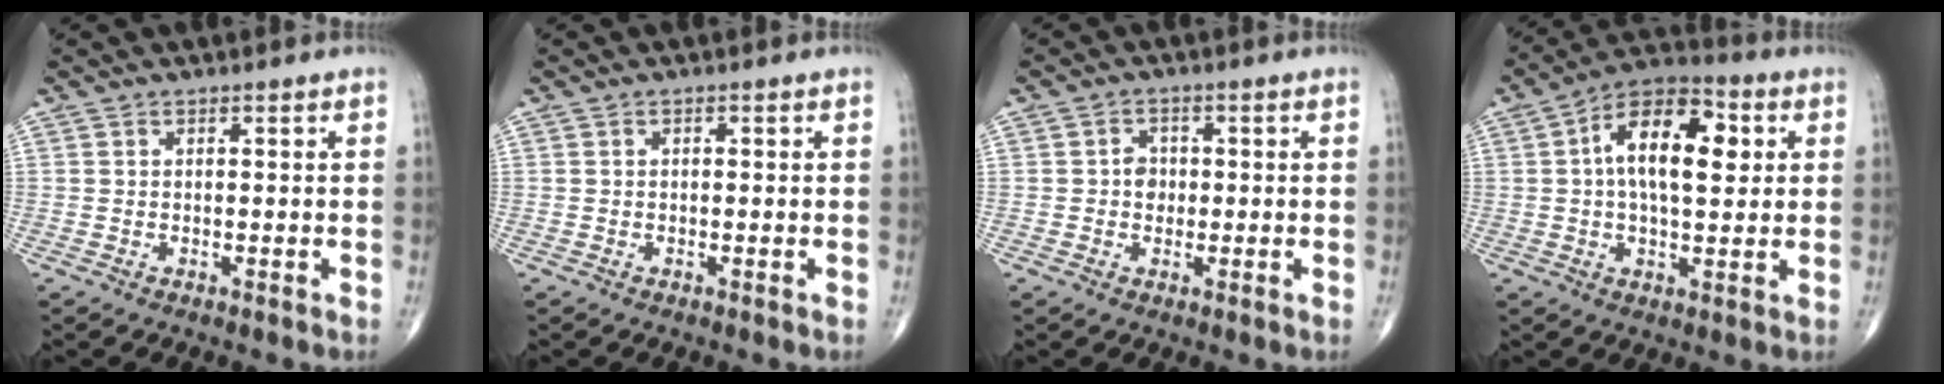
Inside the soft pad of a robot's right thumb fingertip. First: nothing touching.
{"total": 0.0}
{"total": 2.7, "force": [-0.1, 2.4, 1.3], "torque": [-0.003, 0.006, -0.006]}
{"total": 14.9, "force": [2.8, 7.6, 12.5], "torque": [-0.189, 0.018, 0.037]}